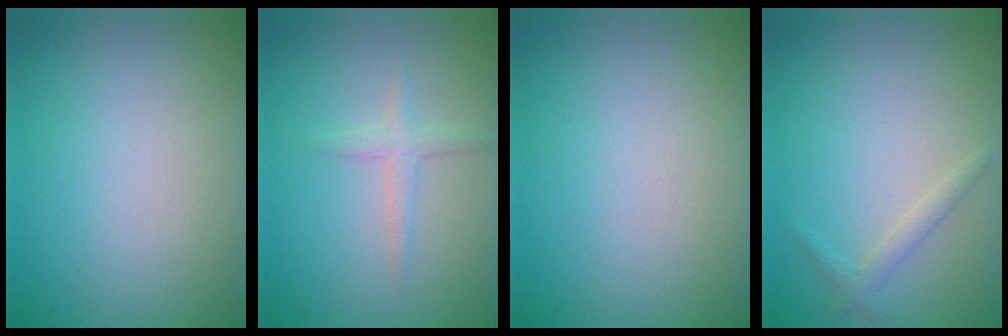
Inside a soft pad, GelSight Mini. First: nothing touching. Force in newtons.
{"total": 1.3, "press": 1.3, "slide": 0.1}
{"total": 0.0}
{"total": 1.2, "press": 1.2, "slide": 0.1}